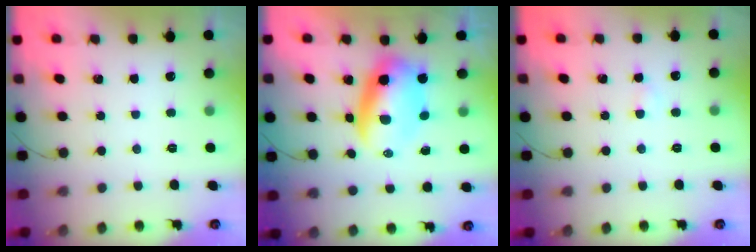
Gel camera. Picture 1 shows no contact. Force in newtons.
{"total": 8.1, "press": 7.8, "slide": 2.2}
{"total": 2.0, "press": 1.8, "slide": 0.8}